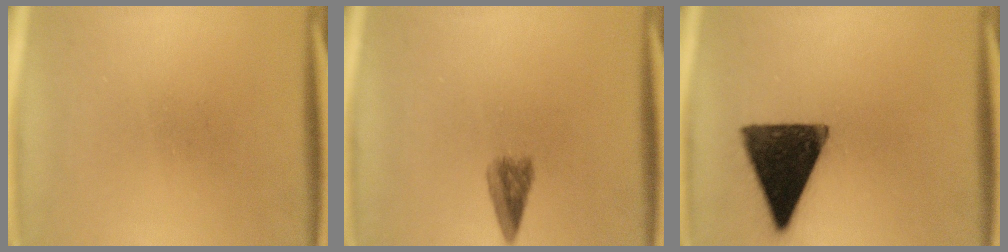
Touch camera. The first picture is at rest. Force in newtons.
{"total": 3.0}
{"total": 14.9}